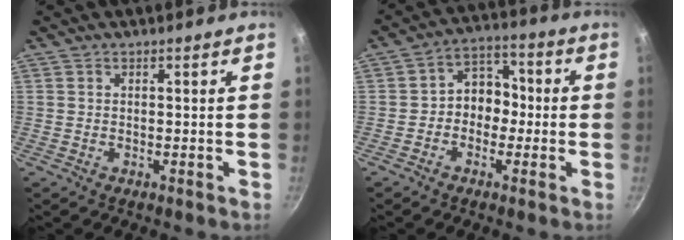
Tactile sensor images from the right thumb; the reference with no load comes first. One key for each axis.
{"total": 8.0, "fx": -1.0, "fy": 6.2, "fz": 4.8, "tx": -0.034, "ty": 0.035, "tz": -0.033}